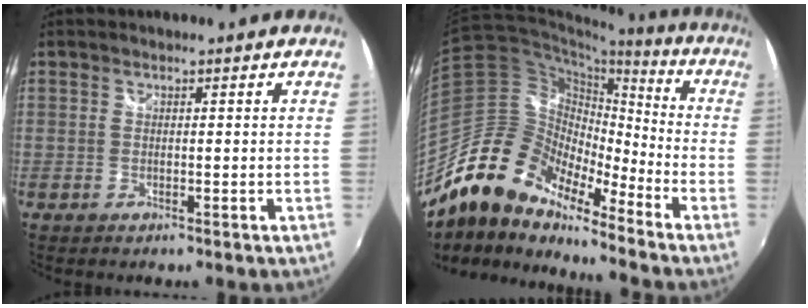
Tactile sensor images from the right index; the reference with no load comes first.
{"total": 18.2, "force": [-14.0, 7.1, 9.1], "torque": [-0.164, -0.002, -0.278]}